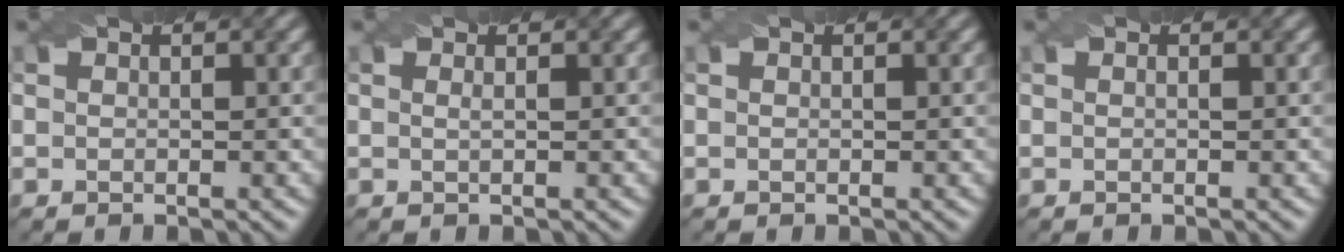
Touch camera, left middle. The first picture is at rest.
{"total": 0.7, "force": [0.1, 0.2, 0.6], "torque": [-0.010, -0.001, -0.002]}
{"total": 0.0}
{"total": 0.0}